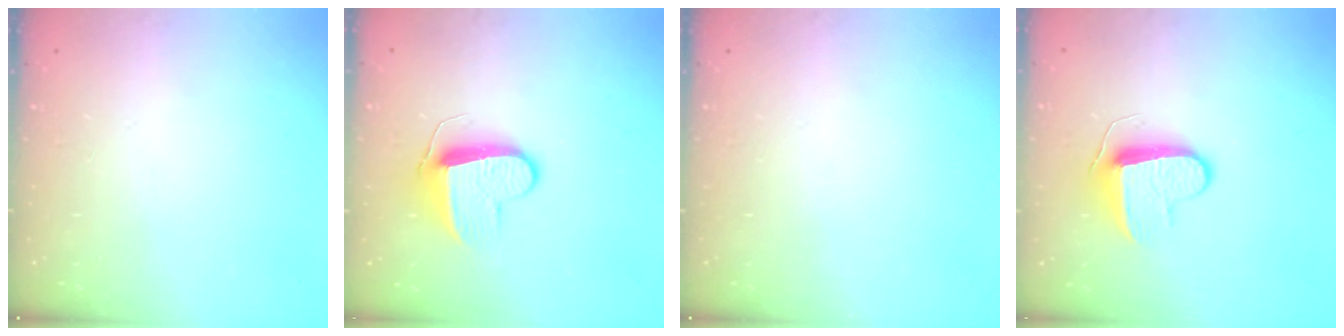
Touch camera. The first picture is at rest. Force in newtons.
{"total": 9.0, "press": 9.0, "slide": 0.6}
{"total": 0.0}
{"total": 9.0, "press": 9.0, "slide": 0.5}